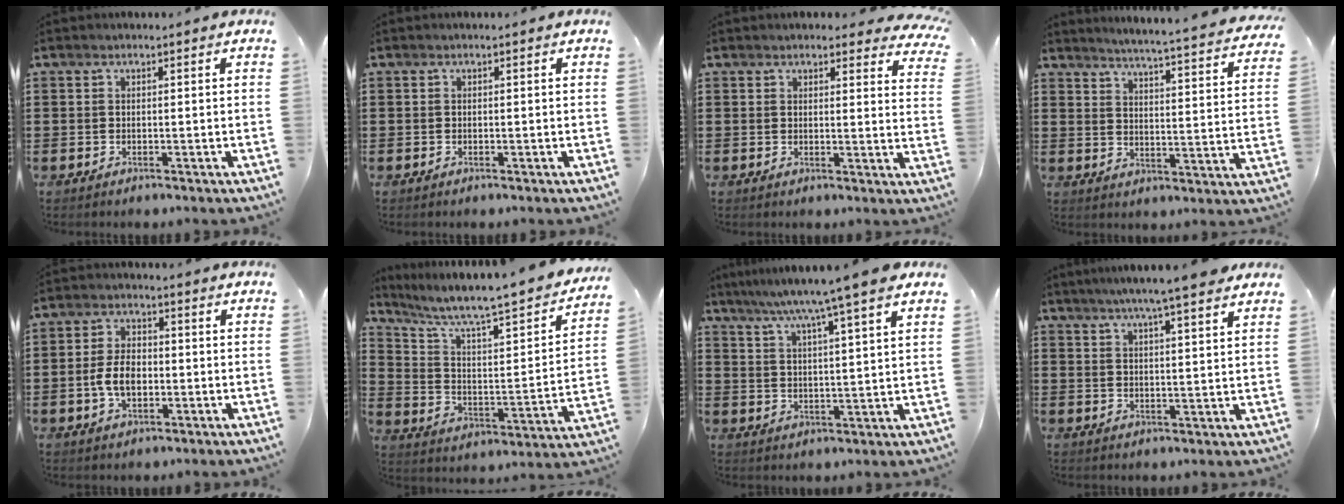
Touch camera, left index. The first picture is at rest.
{"total": 0.0}
{"total": 3.4, "force": [3.2, 0.3, 1.0], "torque": [-0.014, -0.012, 0.056]}
{"total": 4.1, "force": [3.7, -0.9, 1.3], "torque": [-0.046, -0.039, 0.055]}
{"total": 5.5, "force": [-0.9, 3.1, 4.5], "torque": [-0.102, 0.002, -0.023]}
{"total": 6.6, "force": [5.4, 0.7, 3.6], "torque": [-0.098, -0.051, 0.085]}
{"total": 7.7, "force": [6.1, -1.2, 4.5], "torque": [-0.105, -0.025, 0.102]}
{"total": 5.7, "force": [4.8, -0.5, 3.1], "torque": [-0.073, -0.010, 0.082]}